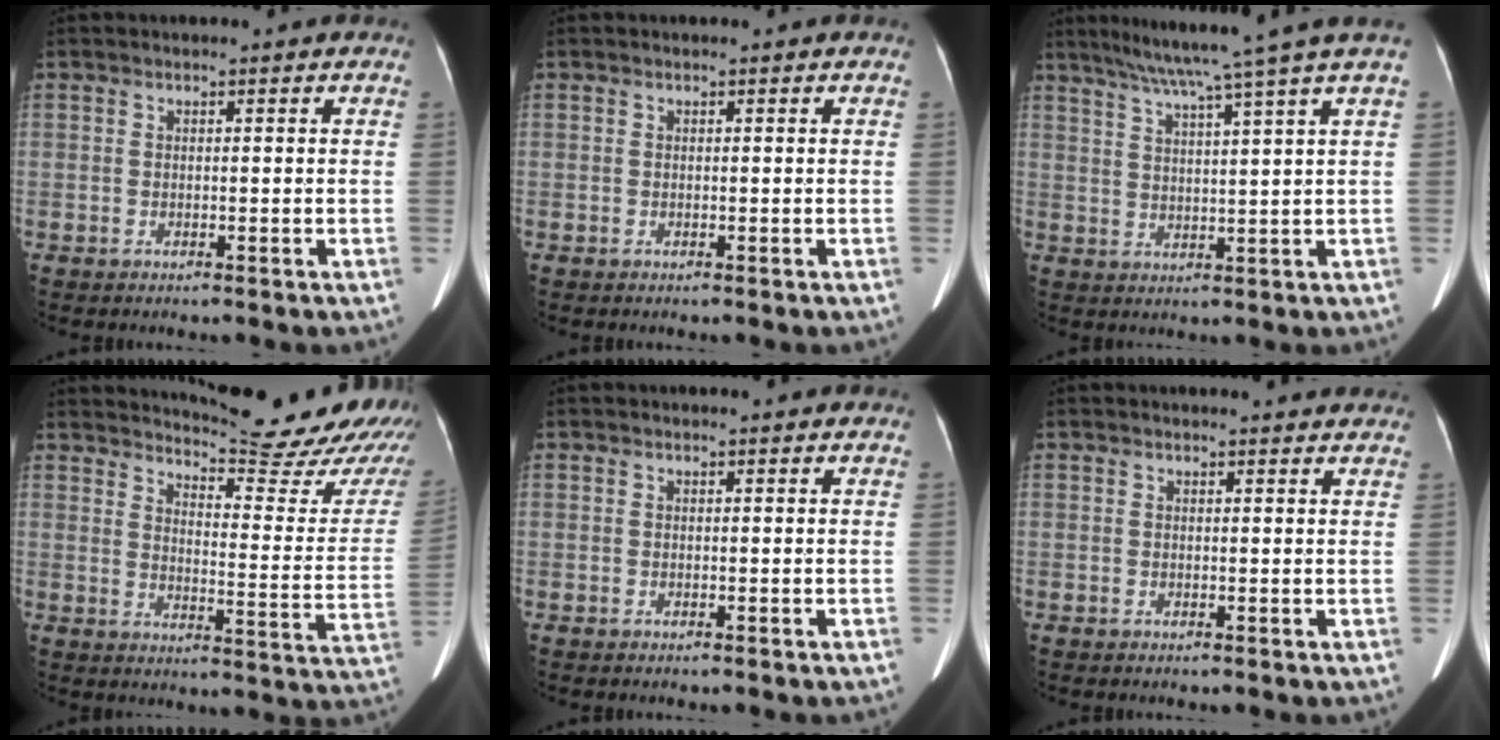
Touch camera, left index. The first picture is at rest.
{"total": 0.0}
{"total": 11.5, "force": [8.9, -2.9, 6.7], "torque": [-0.107, -0.005, 0.125]}
{"total": 22.4, "force": [21.0, 1.6, 7.6], "torque": [-0.096, -0.115, 0.243]}
{"total": 1.2, "force": [1.1, 0.2, 0.5], "torque": [-0.007, 0.009, 0.009]}
{"total": 5.7, "force": [5.5, 0.7, 1.6], "torque": [-0.013, 0.012, 0.047]}